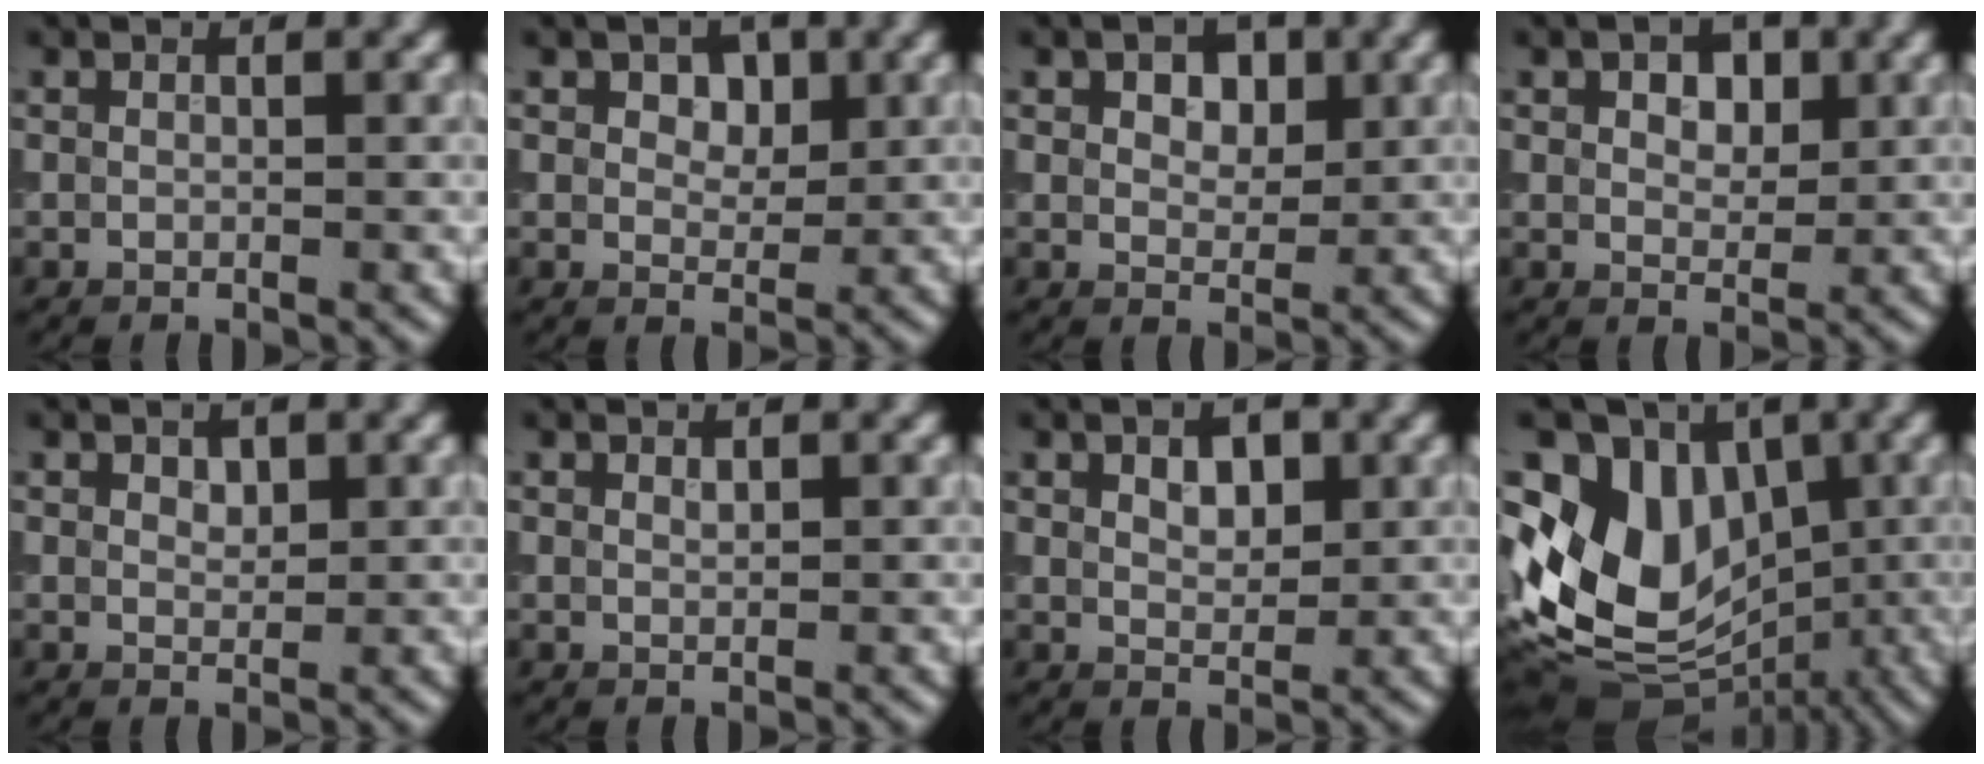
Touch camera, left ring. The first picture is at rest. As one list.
[{"total": 2.7, "force": [1.1, 1.8, 1.7], "torque": [-0.025, 0.003, 0.011]}, {"total": 3.7, "force": [1.6, 2.3, 2.5], "torque": [-0.032, 0.009, 0.016]}, {"total": 3.7, "force": [1.6, 2.2, 2.5], "torque": [-0.033, 0.008, 0.018]}, {"total": 1.1, "force": [0.7, 0.7, 0.6], "torque": [-0.008, -0.001, 0.013]}, {"total": 0.5, "force": [0.4, 0.2, 0.3], "torque": [-0.006, -0.001, 0.009]}, {"total": 2.7, "force": [1.1, 1.5, 2.0], "torque": [-0.030, 0.003, 0.019]}, {"total": 12.8, "force": [-0.6, 9.8, 8.1], "torque": [-0.154, 0.011, -0.026]}]